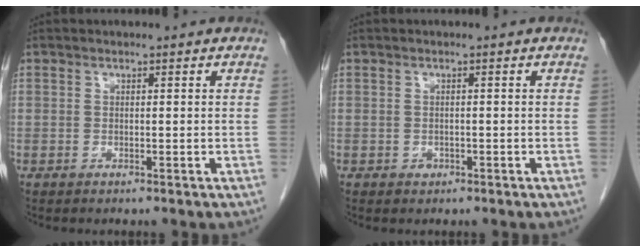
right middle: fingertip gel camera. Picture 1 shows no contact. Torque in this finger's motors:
{"motor_torque": [0.09, 0.12, 0.00, 0.00]}